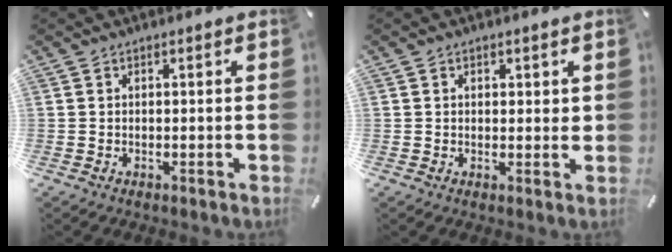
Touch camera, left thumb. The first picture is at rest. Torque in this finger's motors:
{"motor_torque": [0.19, -0.28, 0.14, -0.01, -0.06]}